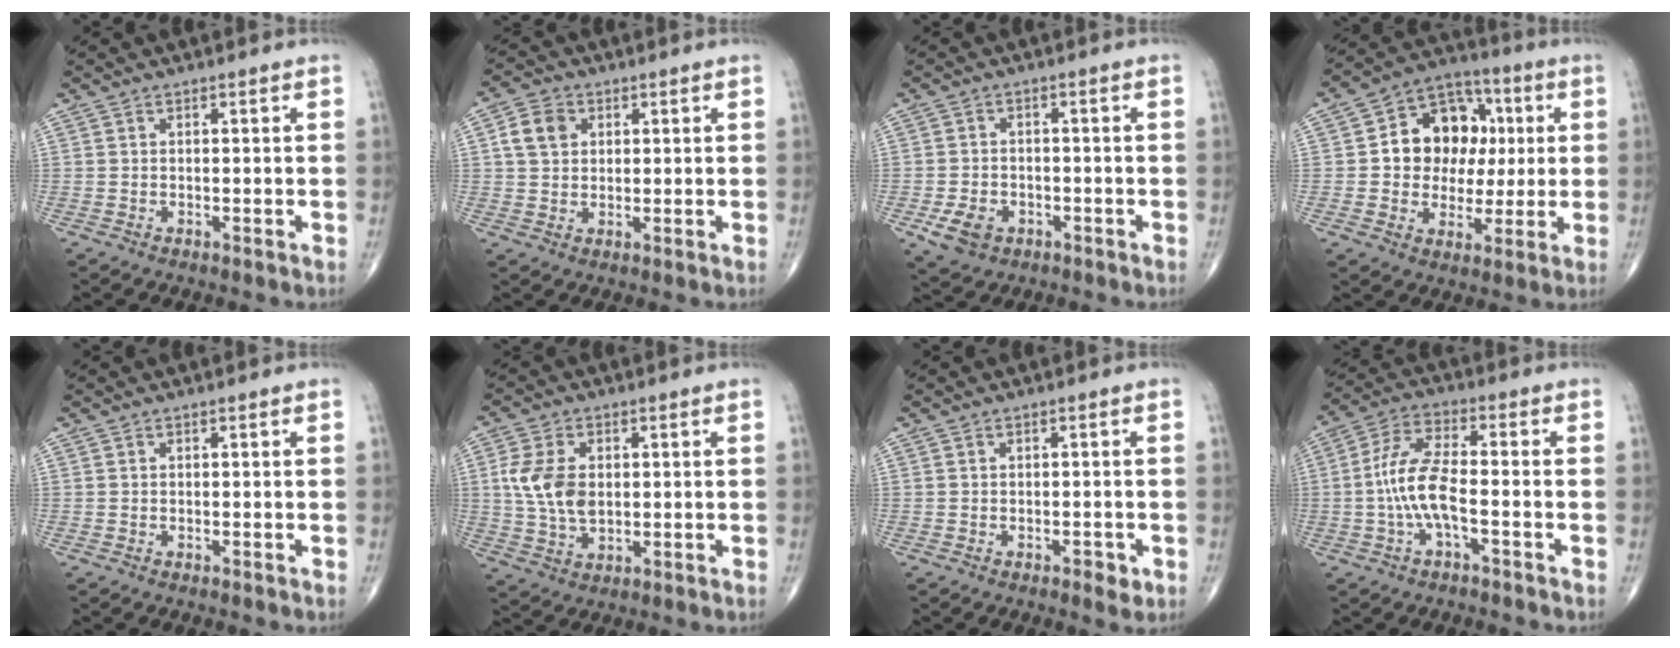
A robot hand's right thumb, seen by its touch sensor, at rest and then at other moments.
{"total": 5.7, "force": [1.6, 4.5, 3.1], "torque": [-0.046, 0.003, 0.026]}
{"total": 5.7, "force": [-2.4, 4.2, 3.0], "torque": [-0.052, 0.007, -0.035]}
{"total": 15.1, "force": [2.1, 12.0, 9.0], "torque": [-0.088, 0.020, 0.031]}
{"total": 0.0}
{"total": 9.4, "force": [1.2, 6.0, 7.2], "torque": [-0.142, -0.003, 0.028]}
{"total": 2.1, "force": [-0.9, 1.0, 1.6], "torque": [-0.016, 0.001, -0.012]}
{"total": 10.2, "force": [-2.0, 3.5, 9.4], "torque": [-0.210, 0.034, -0.042]}